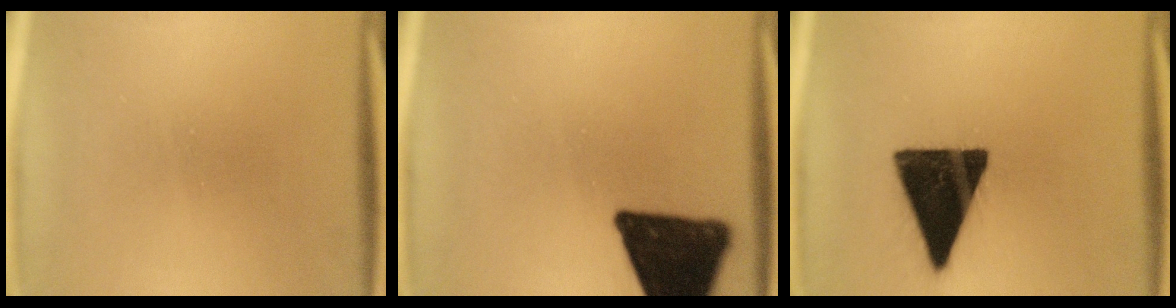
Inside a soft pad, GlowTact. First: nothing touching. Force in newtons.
{"total": 18.1}
{"total": 16.6}